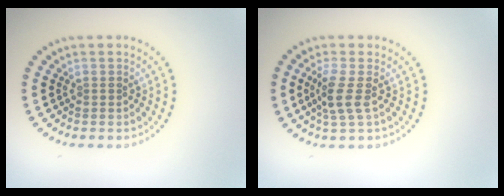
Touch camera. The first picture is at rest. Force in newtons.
{"total": 2.6, "press": 2.0, "slide": 1.6}